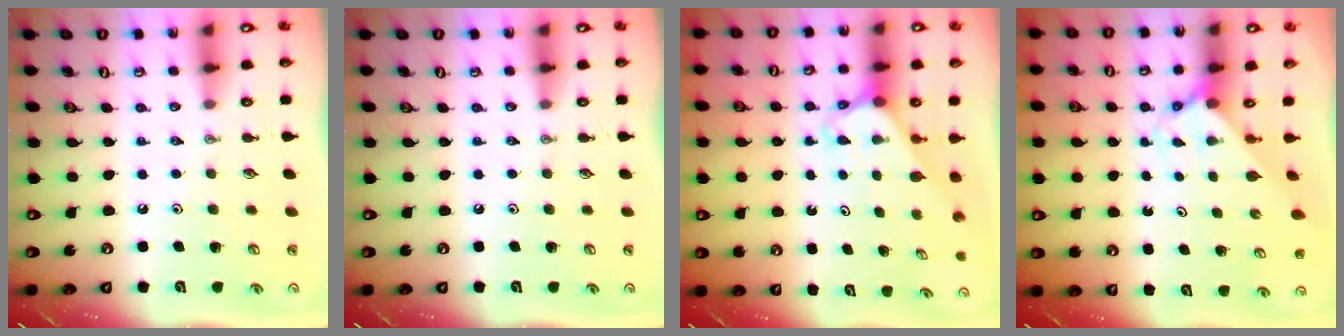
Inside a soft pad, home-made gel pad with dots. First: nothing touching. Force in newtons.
{"total": 0.0}
{"total": 2.7, "press": 2.7, "slide": 0.2}
{"total": 2.3, "press": 2.3, "slide": 0.2}